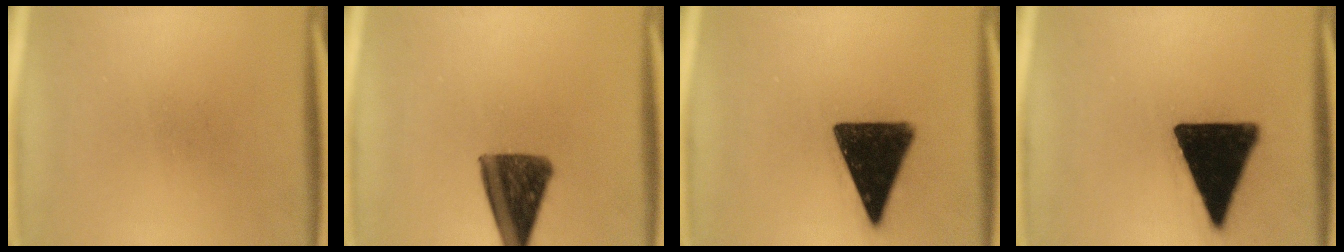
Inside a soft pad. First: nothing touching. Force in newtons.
{"total": 11.8}
{"total": 16.0}
{"total": 19.1}